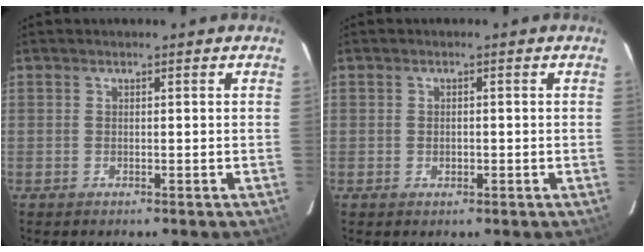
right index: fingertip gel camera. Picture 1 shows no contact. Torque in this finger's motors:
{"motor_torque": [-0.17, 0.01, -0.09, -0.02]}